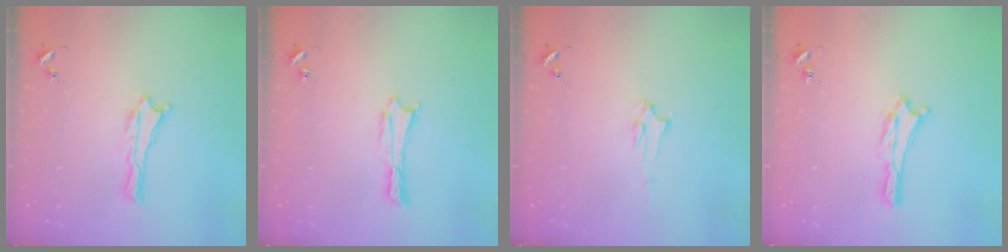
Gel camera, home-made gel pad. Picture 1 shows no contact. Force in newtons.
{"total": 0.7, "press": 0.7, "slide": 0.1}
{"total": 2.2, "press": 2.2, "slide": 0.2}
{"total": 0.0}